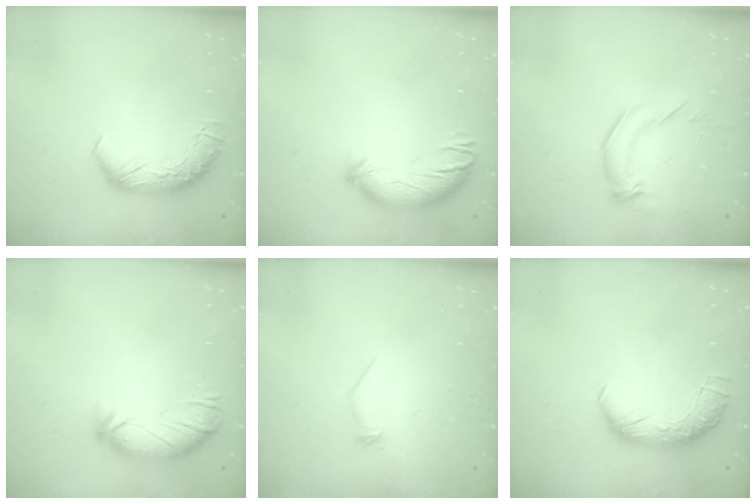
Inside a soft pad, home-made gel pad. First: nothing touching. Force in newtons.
{"total": 3.7, "press": 2.9, "slide": 2.4}
{"total": 2.2, "press": 1.1, "slide": 1.9}
{"total": 2.9, "press": 2.3, "slide": 1.7}
{"total": 7.8, "press": 7.8, "slide": 0.7}
{"total": 2.4, "press": 1.0, "slide": 2.2}